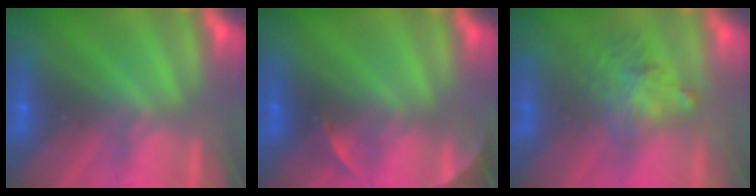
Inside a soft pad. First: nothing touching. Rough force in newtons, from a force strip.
{"total": 2.2}
{"total": 3.5}